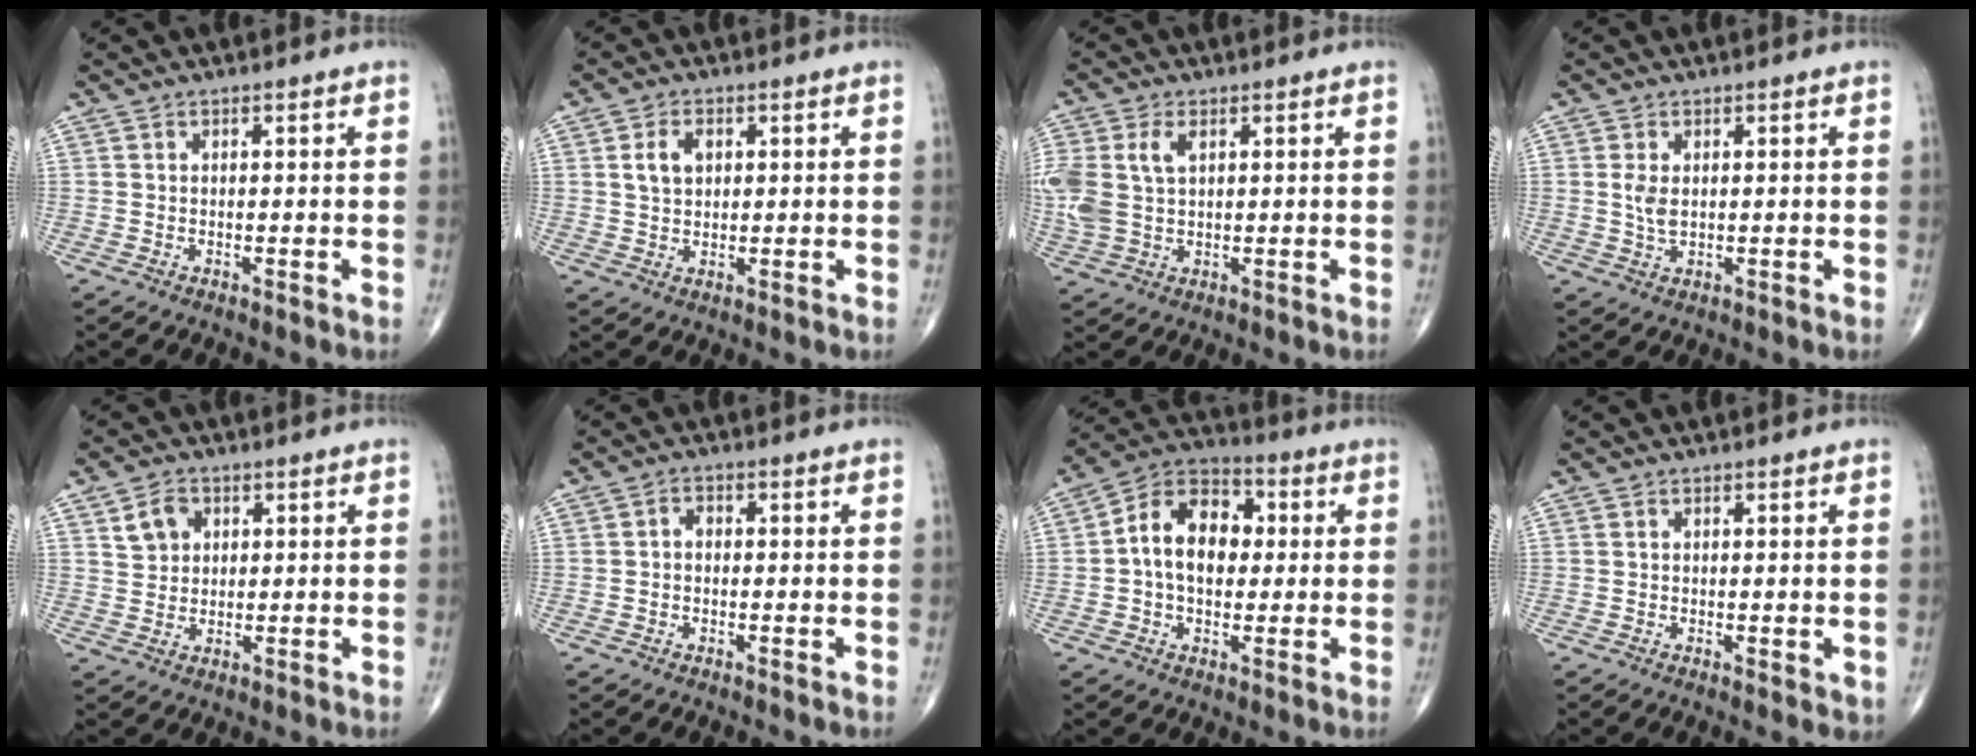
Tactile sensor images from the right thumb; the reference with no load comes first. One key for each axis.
{"total": 4.4, "fx": 1.2, "fy": 3.0, "fz": 3.0, "tx": -0.048, "ty": 0.000, "tz": 0.023}
{"total": 9.7, "fx": 2.1, "fy": 6.1, "fz": 7.3, "tx": -0.183, "ty": 0.011, "tz": 0.049}
{"total": 3.0, "fx": 0.5, "fy": 1.7, "fz": 2.4, "tx": -0.050, "ty": -0.004, "tz": 0.013}
{"total": 4.7, "fx": 1.9, "fy": 3.8, "fz": 2.2, "tx": -0.020, "ty": -0.006, "tz": 0.035}
{"total": 1.8, "fx": -0.1, "fy": 1.4, "fz": 1.2, "tx": -0.012, "ty": 0.010, "tz": -0.006}
{"total": 13.2, "fx": 1.1, "fy": 9.0, "fz": 9.5, "tx": -0.136, "ty": 0.027, "tz": 0.007}
{"total": 1.8, "fx": 0.0, "fy": 0.7, "fz": 1.6, "tx": -0.019, "ty": -0.007, "tz": -0.001}